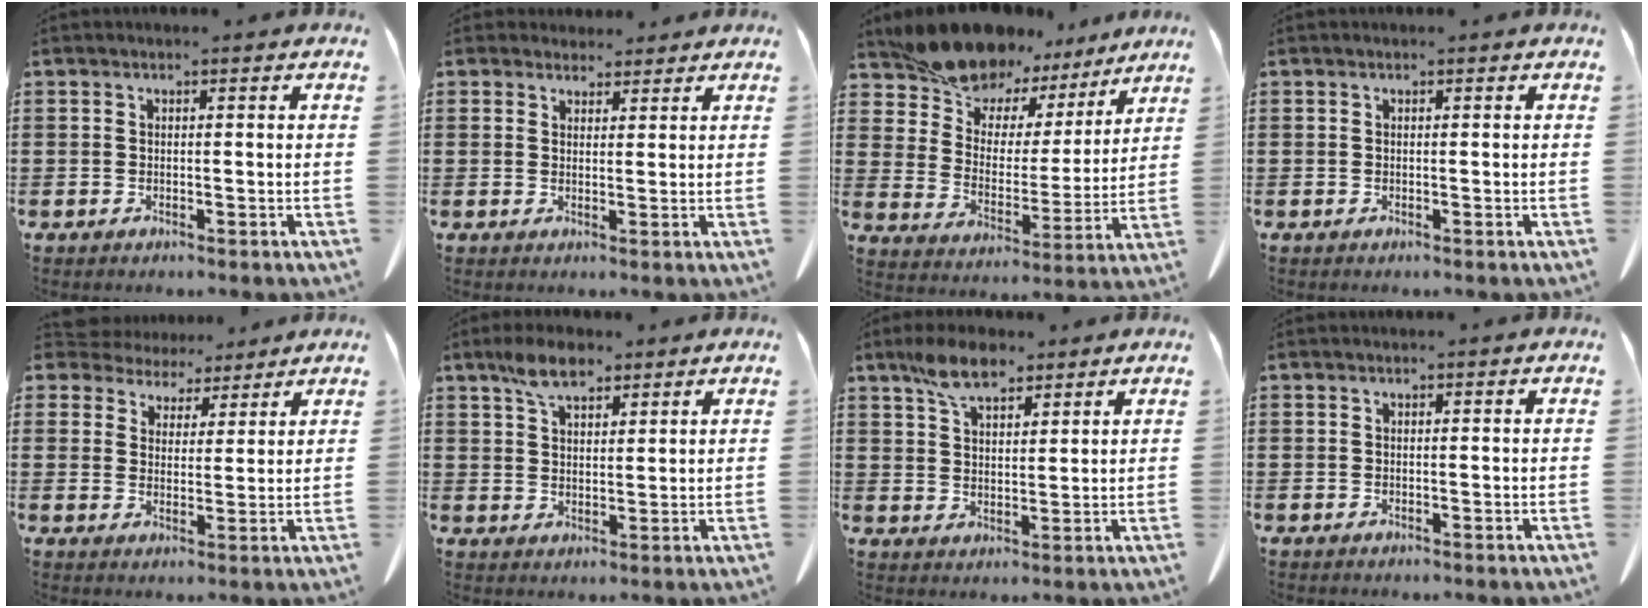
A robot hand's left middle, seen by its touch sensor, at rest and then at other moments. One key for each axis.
{"total": 3.1, "fx": 2.8, "fy": 1.4, "fz": 0.3, "tx": -0.006, "ty": -0.004, "tz": 0.052}
{"total": 11.5, "fx": 10.7, "fy": 3.9, "fz": 1.6, "tx": -0.075, "ty": -0.079, "tz": 0.198}
{"total": 0.0}
{"total": 4.9, "fx": 4.4, "fy": 2.1, "fz": -0.1, "tx": -0.026, "ty": -0.014, "tz": 0.082}
{"total": 5.7, "fx": 4.0, "fy": 2.6, "fz": 3.2, "tx": -0.074, "ty": 0.007, "tz": 0.074}
{"total": 6.9, "fx": 5.0, "fy": 3.0, "fz": 3.6, "tx": -0.077, "ty": 0.000, "tz": 0.093}
{"total": 0.0}